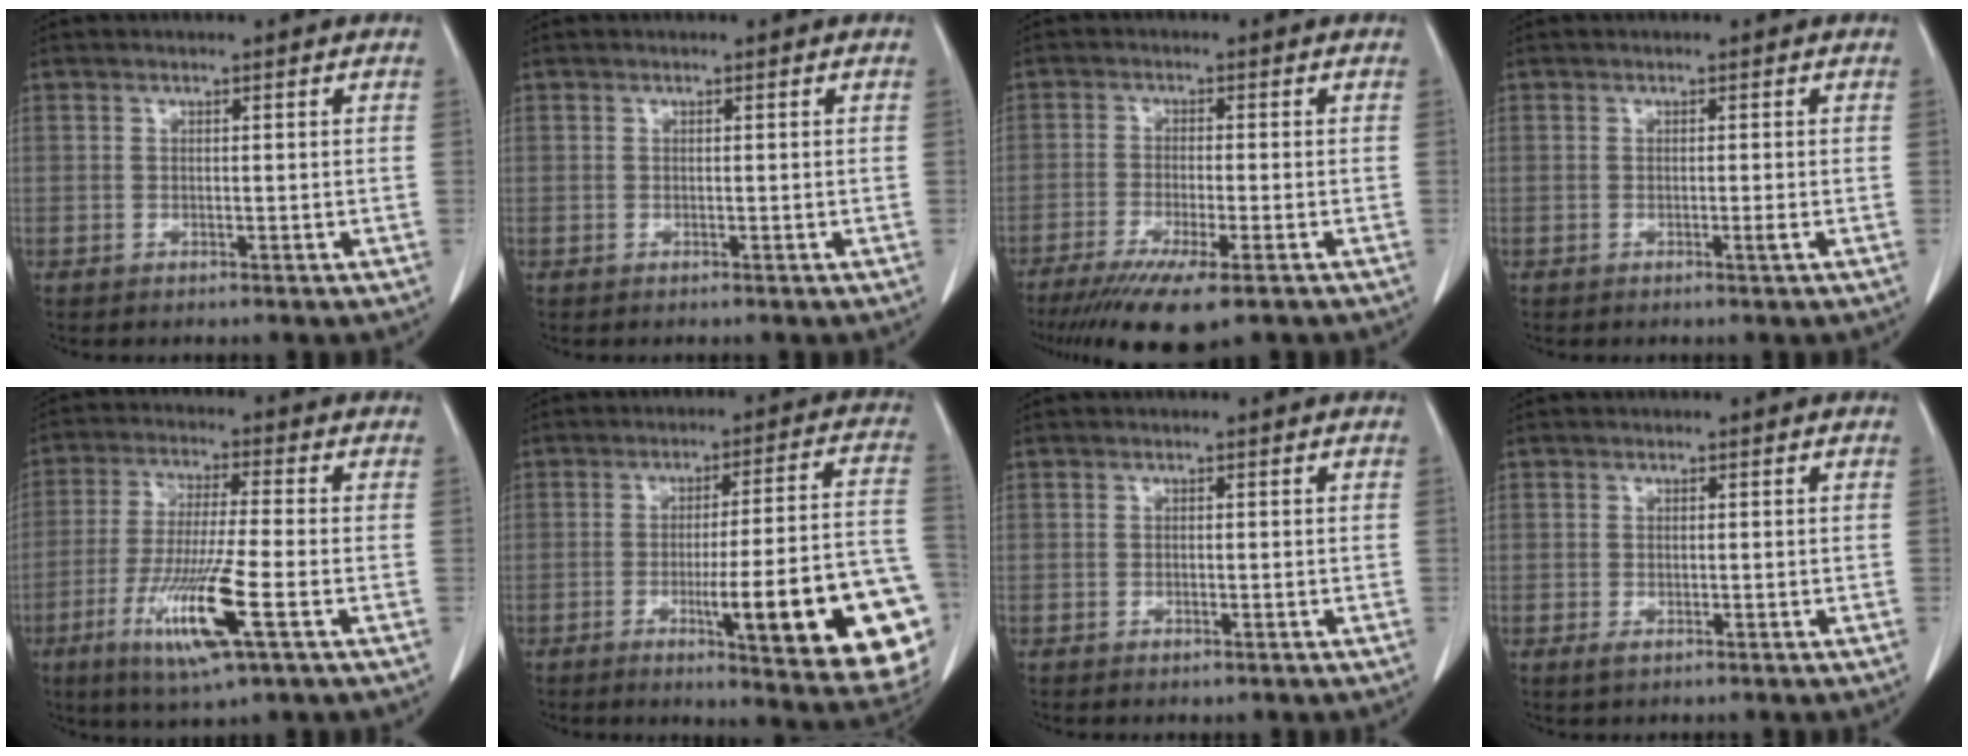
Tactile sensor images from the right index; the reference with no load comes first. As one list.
[{"total": 0.0}, {"total": 10.4, "force": [-7.1, 1.0, 7.5], "torque": [-0.121, -0.026, -0.110]}, {"total": 0.7, "force": [-0.3, -0.2, 0.7], "torque": [-0.009, -0.002, -0.005]}, {"total": 12.4, "force": [-4.7, 0.3, 11.4], "torque": [-0.227, -0.026, -0.086]}, {"total": 21.5, "force": [-6.8, 1.9, 20.3], "torque": [-0.173, 0.005, -0.080]}, {"total": 0.5, "force": [-0.3, 0.2, 0.4], "torque": [-0.007, -0.001, -0.002]}, {"total": 1.1, "force": [-0.5, 0.7, 0.7], "torque": [-0.011, 0.000, -0.003]}]